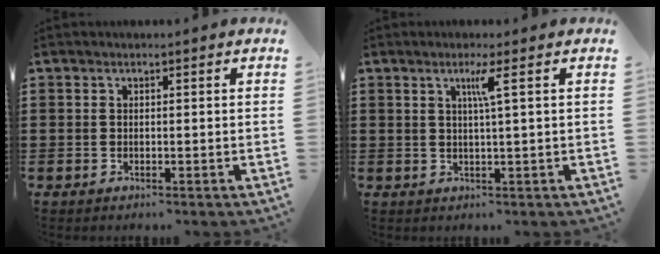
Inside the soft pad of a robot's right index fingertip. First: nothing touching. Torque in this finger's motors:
{"motor_torque": [0.46, -0.08, 0.16, 0.06]}